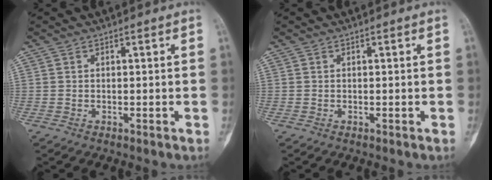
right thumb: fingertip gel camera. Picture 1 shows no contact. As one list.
[{"total": 0.0}]